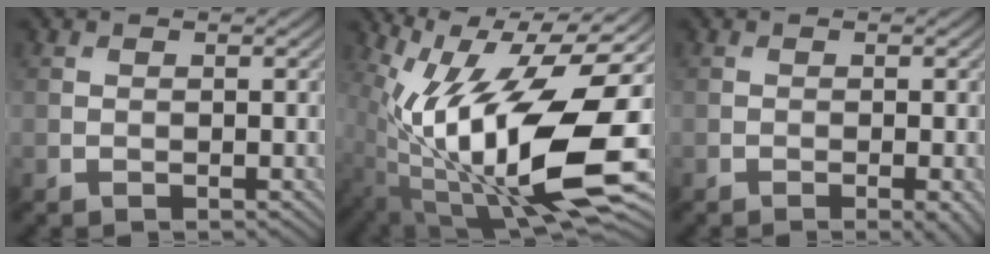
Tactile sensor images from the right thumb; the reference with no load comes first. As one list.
[{"total": 18.3, "force": [-1.6, 7.1, 16.7], "torque": [-0.285, -0.020, -0.028]}, {"total": 1.4, "force": [-0.6, 0.2, 1.3], "torque": [-0.019, -0.003, -0.009]}]